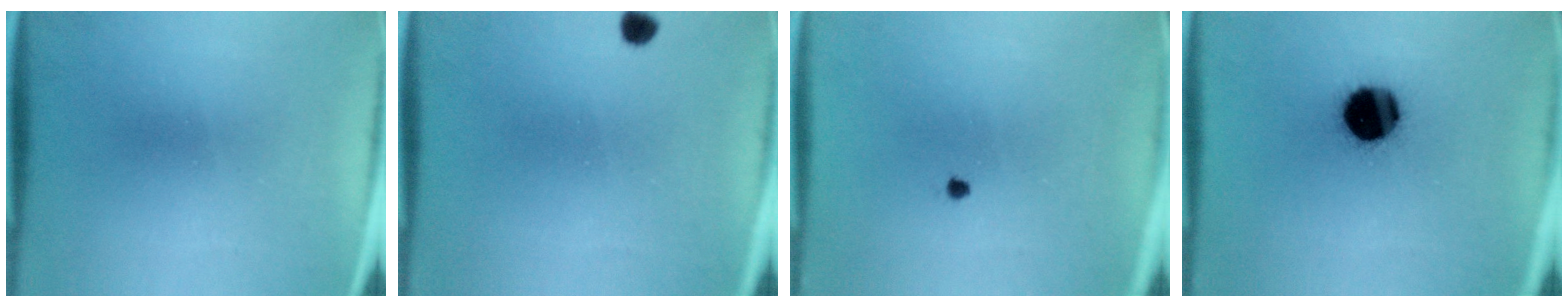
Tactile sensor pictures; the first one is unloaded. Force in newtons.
{"total": 1.7}
{"total": 1.0}
{"total": 16.2}